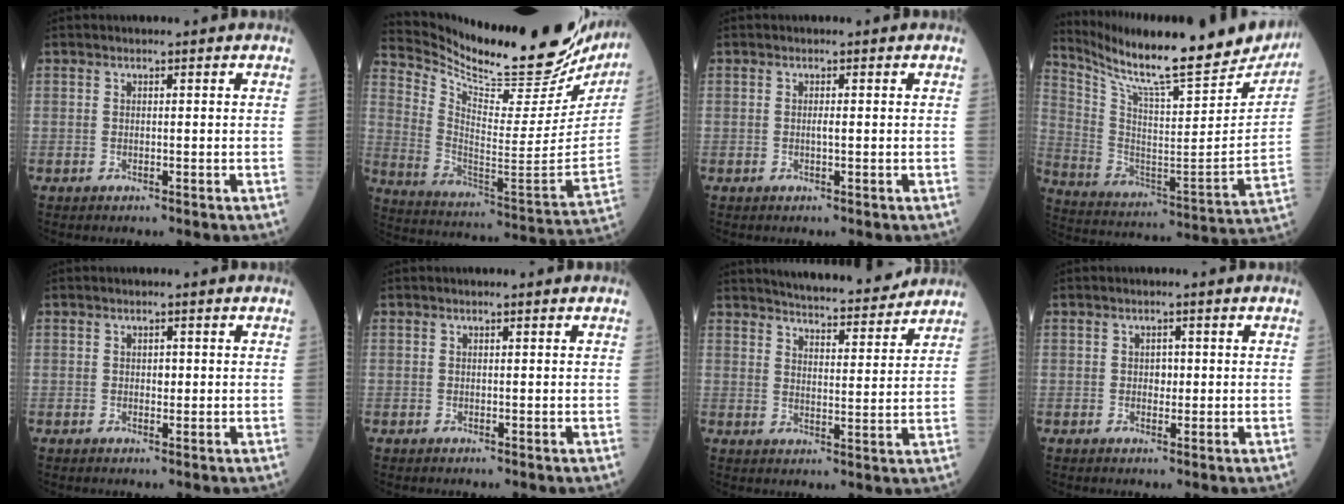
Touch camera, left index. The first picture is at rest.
{"total": 27.1, "force": [24.8, 5.3, 9.7], "torque": [-0.171, -0.076, 0.349]}
{"total": 0.7, "force": [0.1, 0.0, 0.7], "torque": [-0.015, 0.000, 0.002]}
{"total": 27.6, "force": [23.9, 3.5, 13.5], "torque": [-0.237, -0.061, 0.346]}
{"total": 0.9, "force": [0.2, 0.6, 0.7], "torque": [-0.011, 0.002, 0.002]}
{"total": 0.6, "force": [0.6, 0.0, 0.2], "torque": [-0.008, 0.006, 0.008]}
{"total": 14.4, "force": [13.4, 1.6, 5.0], "torque": [-0.072, -0.004, 0.180]}
{"total": 1.3, "force": [0.1, 0.9, 0.9], "torque": [-0.012, 0.002, 0.002]}